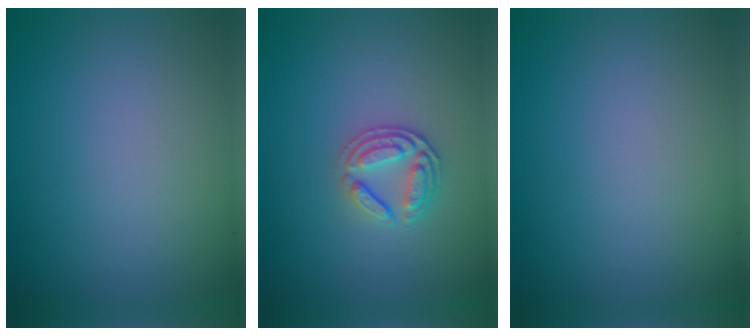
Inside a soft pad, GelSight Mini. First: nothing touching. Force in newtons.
{"total": 2.6, "press": 2.4, "slide": 1.0}
{"total": 0.0}